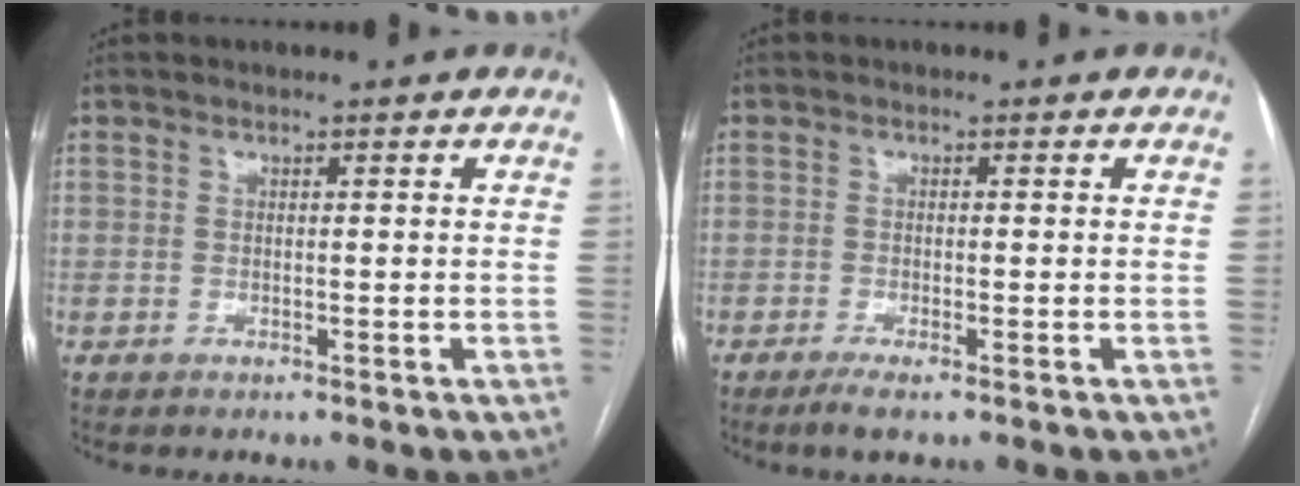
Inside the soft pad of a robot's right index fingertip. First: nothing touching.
{"total": 2.6, "force": [-1.7, 0.1, 2.0], "torque": [-0.037, -0.007, -0.031]}